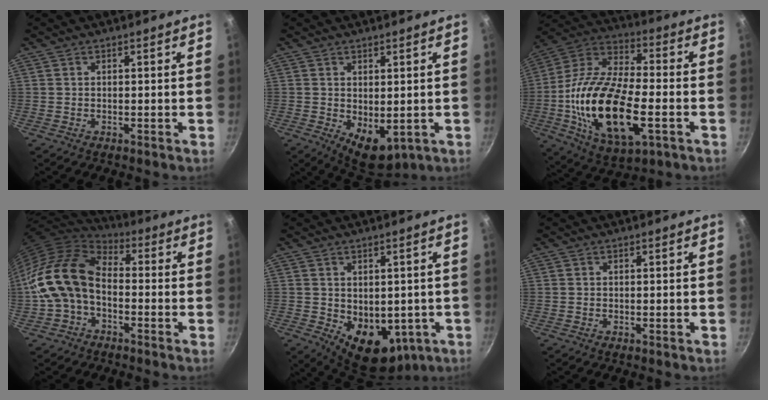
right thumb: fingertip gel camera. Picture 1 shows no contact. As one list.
[{"total": 6.7, "force": [-0.2, 4.0, 5.4], "torque": [-0.057, -0.016, 0.012]}, {"total": 25.0, "force": [-5.2, 11.9, 21.3], "torque": [-0.406, 0.022, -0.099]}, {"total": 14.1, "force": [-2.3, 9.7, 9.9], "torque": [-0.166, 0.044, -0.059]}, {"total": 11.9, "force": [-1.9, 8.4, 8.2], "torque": [-0.085, -0.018, 0.001]}, {"total": 0.0}]